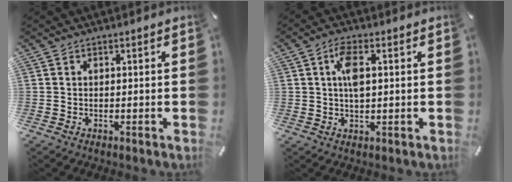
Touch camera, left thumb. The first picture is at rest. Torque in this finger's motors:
{"motor_torque": [0.15, 0.41, 0.81, -0.08, 0.08]}